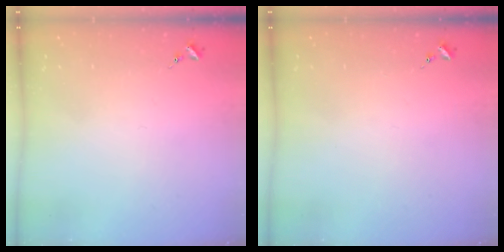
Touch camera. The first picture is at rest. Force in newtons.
{"total": 0.0}